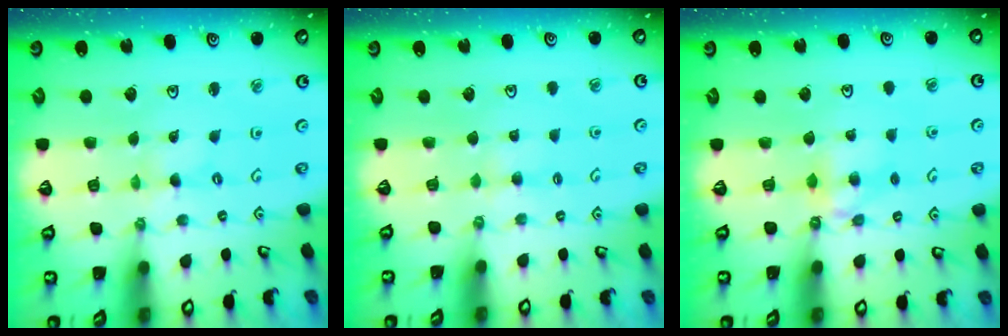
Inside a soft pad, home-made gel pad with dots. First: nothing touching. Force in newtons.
{"total": 2.9, "press": 2.8, "slide": 0.5}
{"total": 4.9, "press": 4.8, "slide": 0.8}